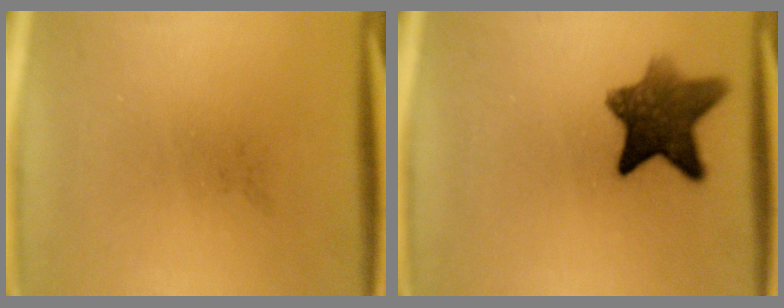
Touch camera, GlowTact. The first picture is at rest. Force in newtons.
{"total": 9.4}